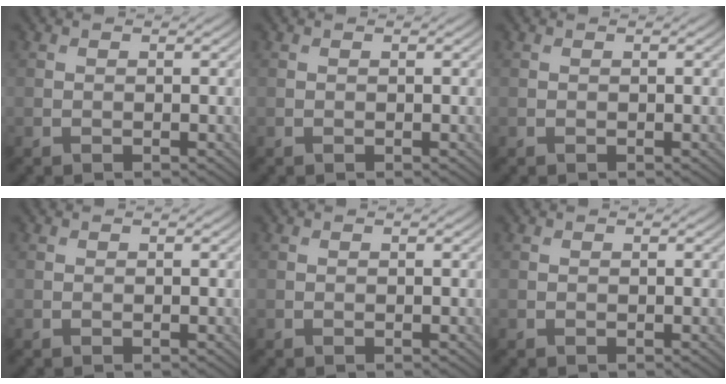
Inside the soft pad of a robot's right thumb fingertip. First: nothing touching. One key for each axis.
{"total": 0.0}
{"total": 0.0}
{"total": 0.0}
{"total": 0.0}
{"total": 0.0}